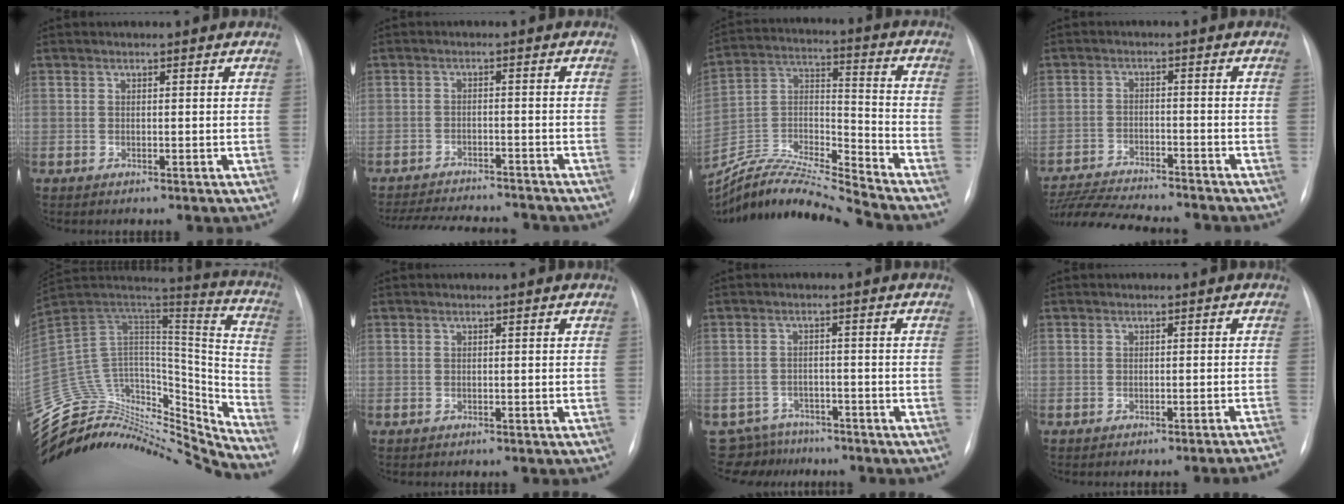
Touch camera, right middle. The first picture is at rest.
{"total": 14.8, "force": [-13.6, 2.9, 5.0], "torque": [-0.104, -0.008, -0.186]}
{"total": 17.4, "force": [-16.6, -1.5, 5.0], "torque": [-0.094, 0.016, -0.303]}
{"total": 15.8, "force": [-14.5, 1.6, 6.1], "torque": [-0.115, -0.017, -0.219]}
{"total": 31.6, "force": [-29.8, 7.5, 7.2], "torque": [-0.137, 0.042, -0.450]}
{"total": 0.0}
{"total": 6.4, "force": [-5.7, 2.8, -0.5], "torque": [0.011, 0.014, -0.083]}
{"total": 5.8, "force": [-5.3, -1.3, 1.8], "torque": [-0.003, -0.006, -0.060]}